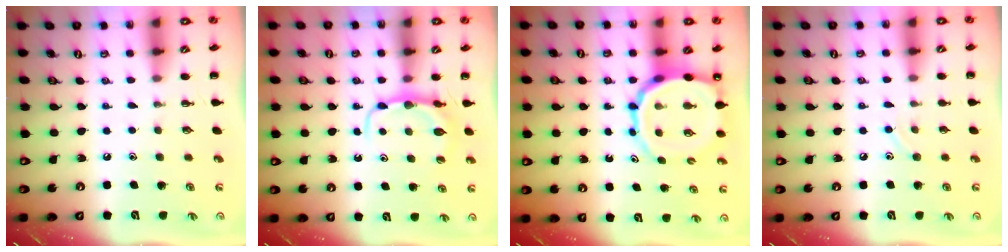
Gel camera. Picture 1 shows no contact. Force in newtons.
{"total": 7.2, "press": 7.2, "slide": 0.9}
{"total": 12.2, "press": 11.7, "slide": 3.2}
{"total": 5.4, "press": 5.1, "slide": 1.8}